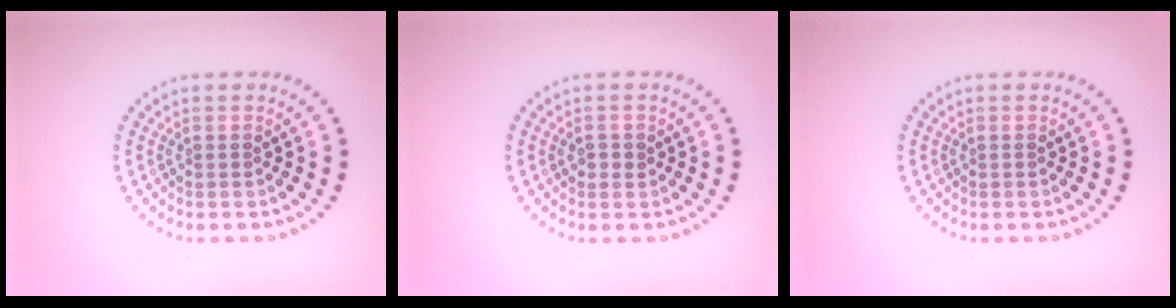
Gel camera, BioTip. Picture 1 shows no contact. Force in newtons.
{"total": 1.1, "press": 1.1, "slide": 0.4}
{"total": 0.0}